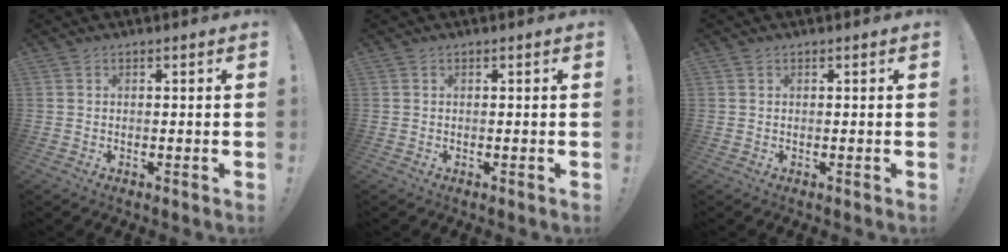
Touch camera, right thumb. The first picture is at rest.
{"total": 0.0}
{"total": 0.0}